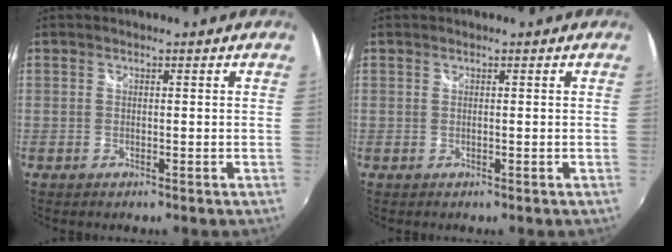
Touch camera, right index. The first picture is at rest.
{"total": 0.0}